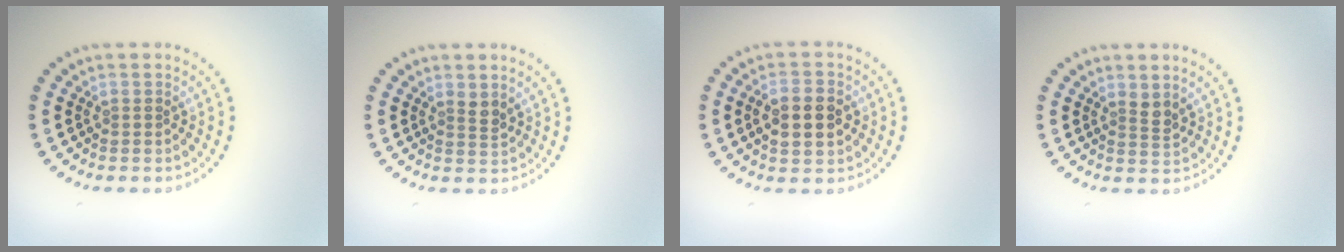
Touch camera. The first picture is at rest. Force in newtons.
{"total": 1.2, "press": 1.0, "slide": 0.7}
{"total": 4.1, "press": 4.1, "slide": 0.1}
{"total": 1.2, "press": 0.9, "slide": 0.8}